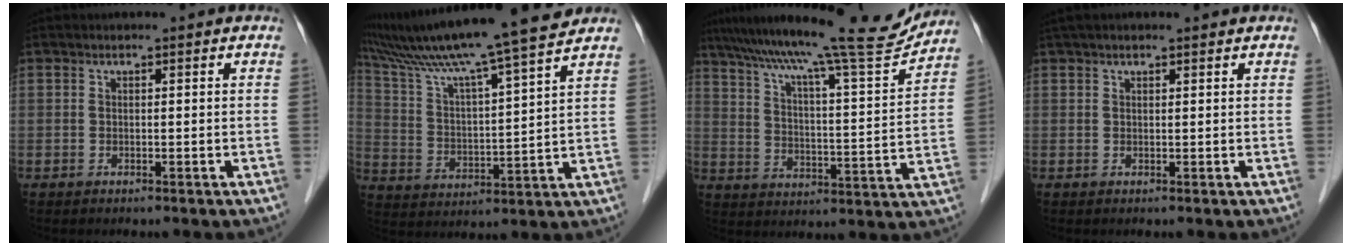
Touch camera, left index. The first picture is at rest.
{"total": 18.7, "force": [16.1, -1.3, 9.5], "torque": [-0.175, 0.005, 0.258]}
{"total": 21.3, "force": [18.6, 0.4, 10.3], "torque": [-0.174, -0.011, 0.270]}
{"total": 3.3, "force": [2.6, 0.7, 1.9], "torque": [-0.032, 0.037, 0.043]}